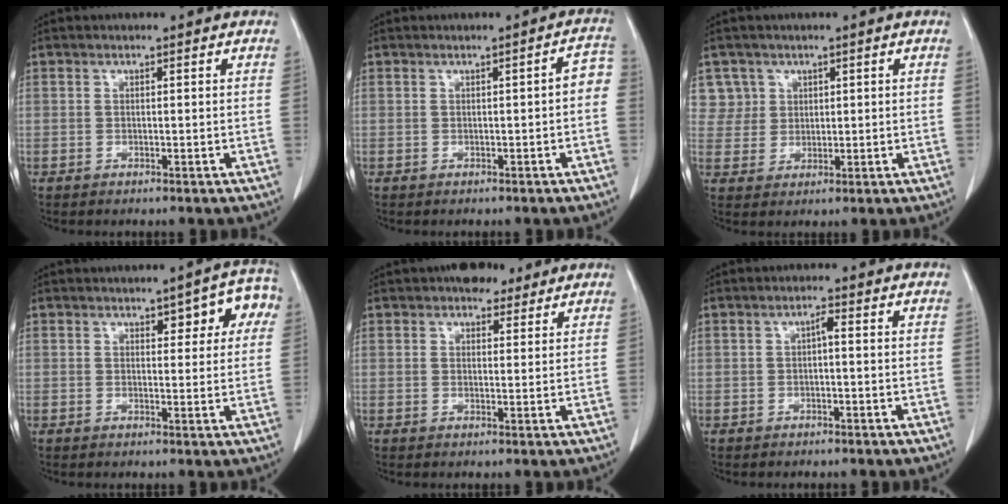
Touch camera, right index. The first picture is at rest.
{"total": 2.6, "force": [-0.4, 0.6, 2.5], "torque": [-0.023, 0.008, -0.007]}
{"total": 4.5, "force": [2.2, 3.8, -0.5], "torque": [0.026, 0.005, 0.044]}
{"total": 6.3, "force": [2.5, 2.3, 5.2], "torque": [-0.049, 0.018, 0.026]}
{"total": 4.0, "force": [3.1, 2.0, 1.5], "torque": [-0.021, 0.010, 0.047]}
{"total": 1.4, "force": [0.0, 0.3, 1.4], "torque": [-0.023, 0.005, 0.001]}